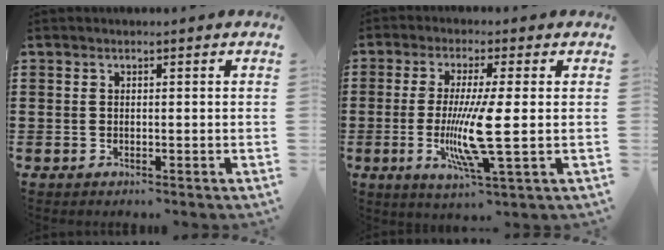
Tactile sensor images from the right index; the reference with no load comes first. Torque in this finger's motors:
{"motor_torque": [2.14, 0.00, 1.01, 0.21]}